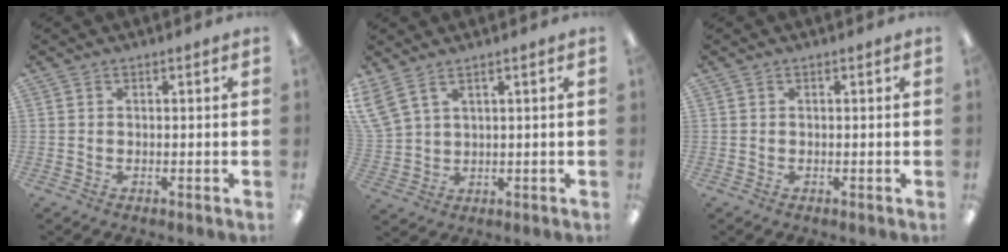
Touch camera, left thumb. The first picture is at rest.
{"total": 6.0, "force": [3.8, 2.9, 3.7], "torque": [-0.084, -0.013, 0.072]}
{"total": 0.0}